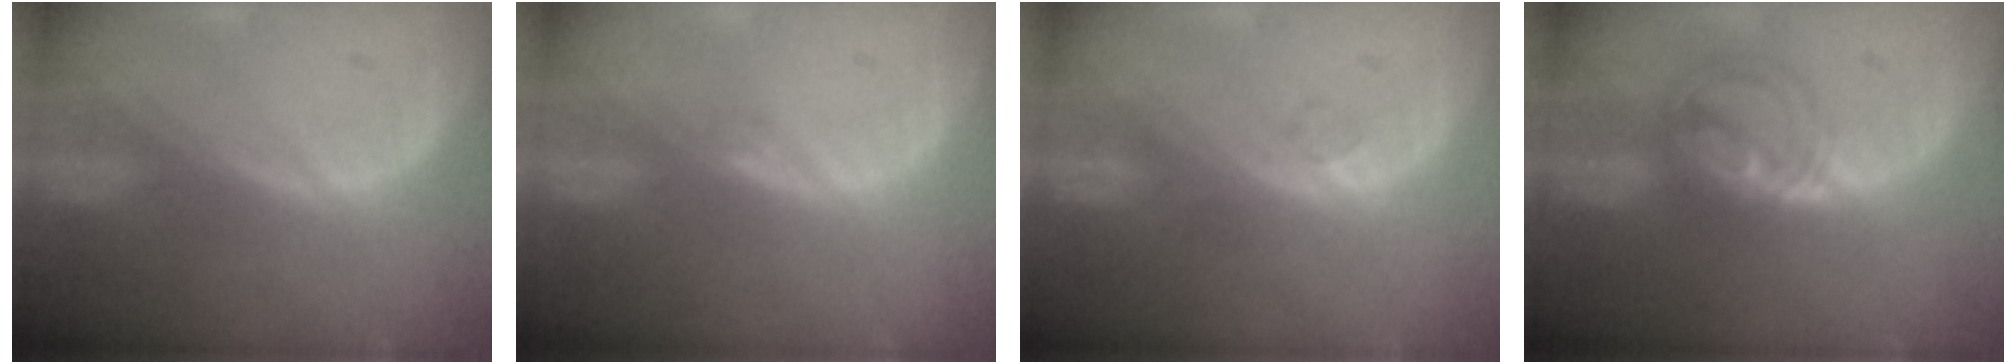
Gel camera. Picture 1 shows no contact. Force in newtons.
{"total": 0.5, "press": 0.5, "slide": 0.1}
{"total": 1.7, "press": 1.7, "slide": 0.2}
{"total": 5.6, "press": 5.5, "slide": 0.6}